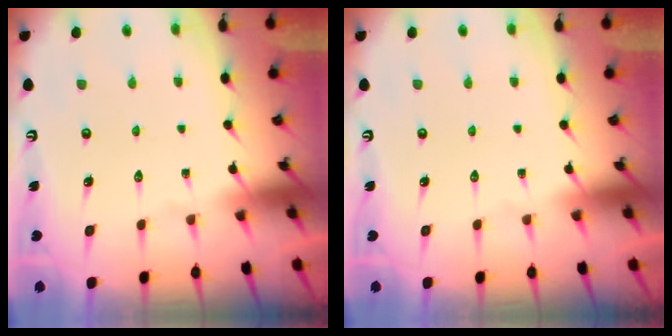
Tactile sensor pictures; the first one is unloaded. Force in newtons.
{"total": 0.0}